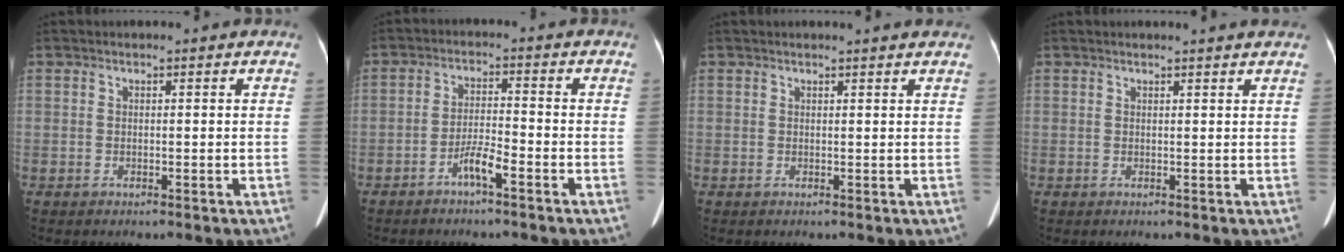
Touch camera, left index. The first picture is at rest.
{"total": 3.9, "force": [-2.6, 0.2, 2.9], "torque": [-0.061, 0.005, -0.049]}
{"total": 2.7, "force": [2.5, -0.3, 1.0], "torque": [-0.016, 0.003, 0.023]}
{"total": 2.9, "force": [2.6, -0.4, 1.1], "torque": [-0.017, 0.003, 0.024]}